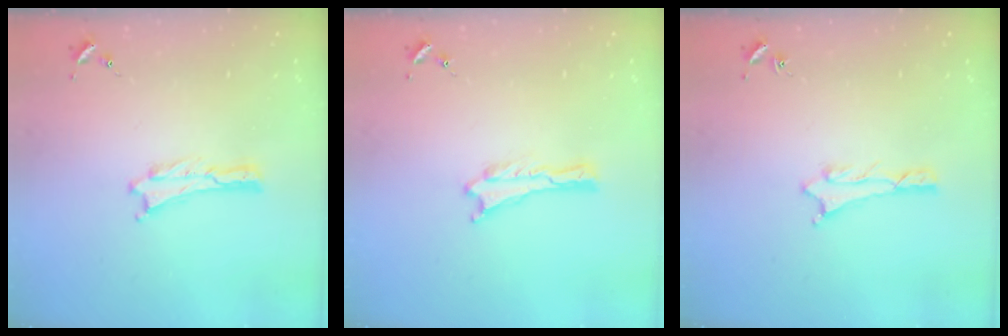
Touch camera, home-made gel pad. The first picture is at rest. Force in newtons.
{"total": 0.0}
{"total": 0.9, "press": 0.8, "slide": 0.1}